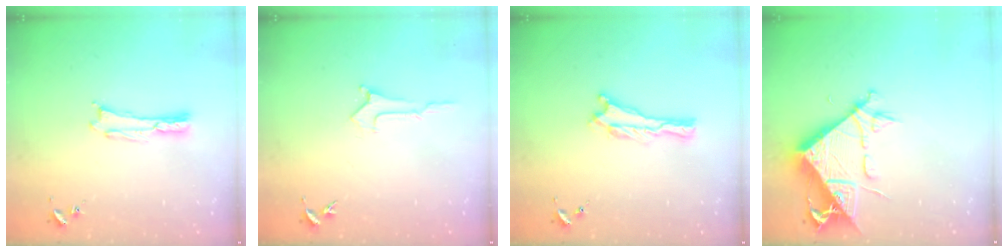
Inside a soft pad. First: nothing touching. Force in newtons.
{"total": 0.0}
{"total": 0.0}
{"total": 9.8, "press": 9.7, "slide": 0.9}